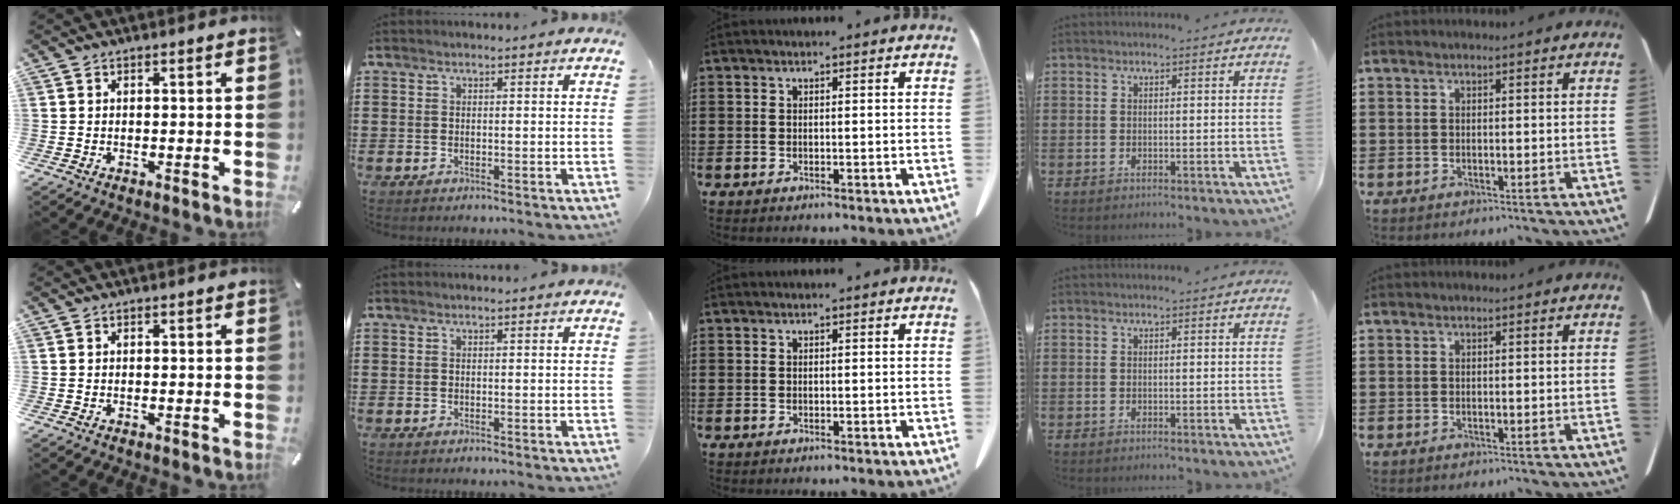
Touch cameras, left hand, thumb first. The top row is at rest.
{}